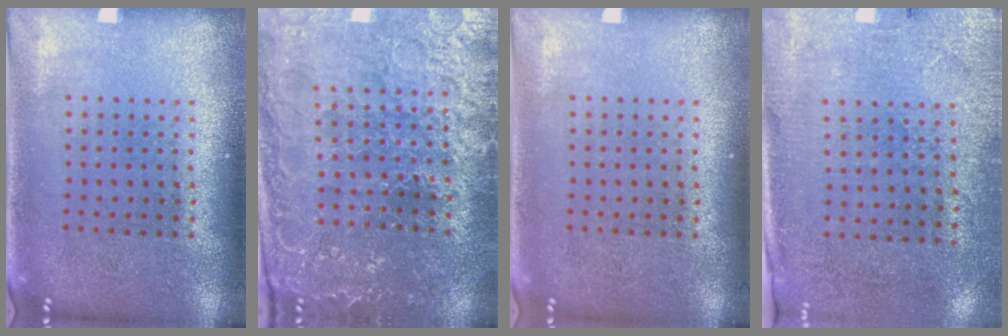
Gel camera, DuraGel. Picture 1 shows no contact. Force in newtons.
{"total": 3.1, "press": 3.1, "slide": 0.5}
{"total": 0.0}
{"total": 2.7, "press": 2.3, "slide": 1.4}